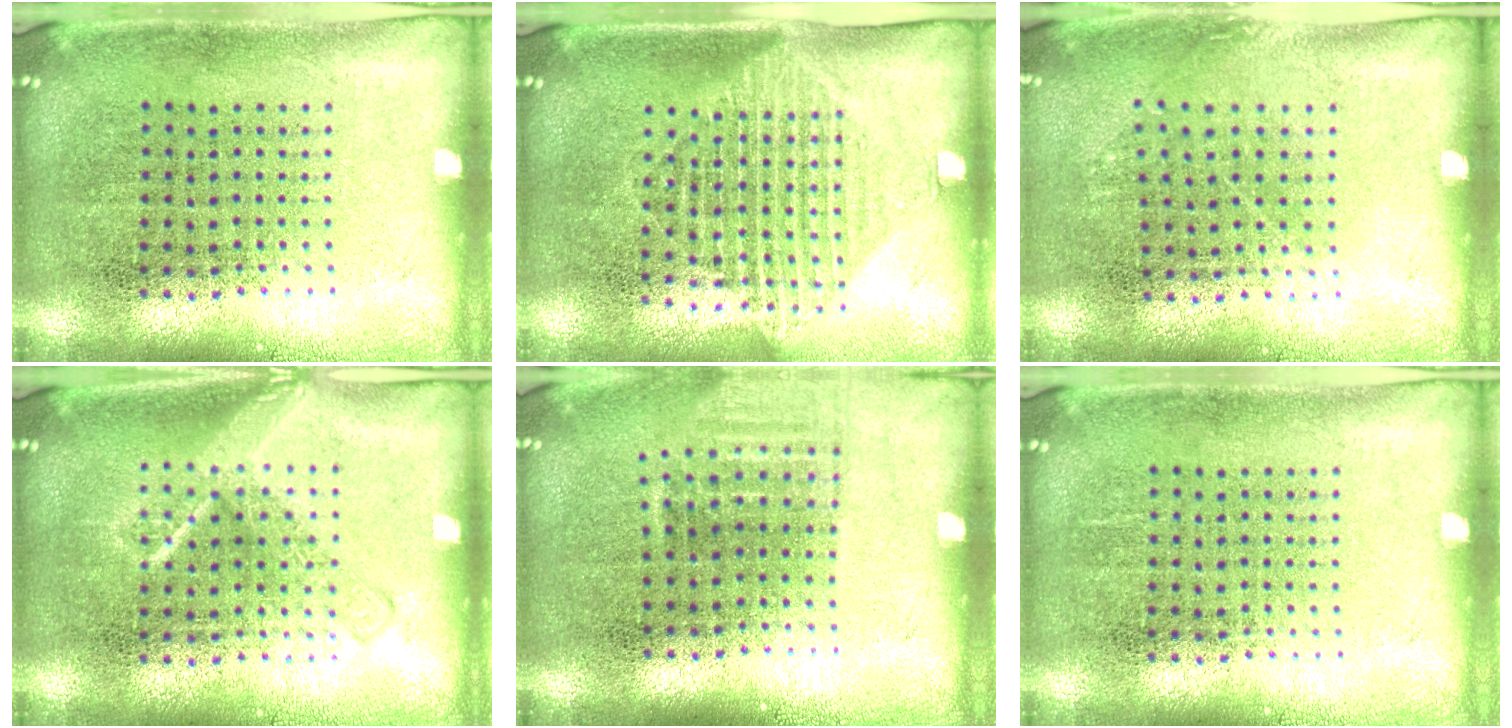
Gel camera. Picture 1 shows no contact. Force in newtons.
{"total": 1.5, "press": 1.2, "slide": 0.9}
{"total": 0.8, "press": 0.6, "slide": 0.6}
{"total": 2.2, "press": 2.2, "slide": 0.4}
{"total": 1.0, "press": 0.9, "slide": 0.4}
{"total": 0.0}